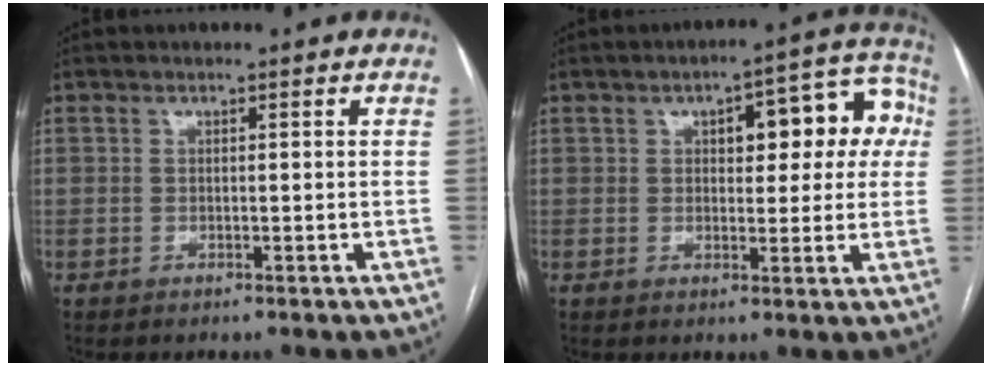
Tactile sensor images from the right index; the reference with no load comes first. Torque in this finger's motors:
{"motor_torque": [0.26, -0.01, 0.16, 0.05]}